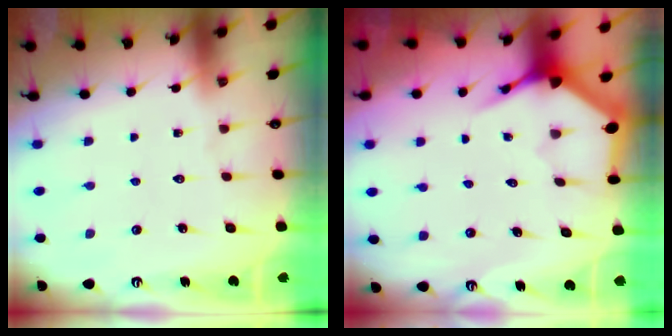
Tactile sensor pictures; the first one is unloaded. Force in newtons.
{"total": 3.7, "press": 3.6, "slide": 0.5}